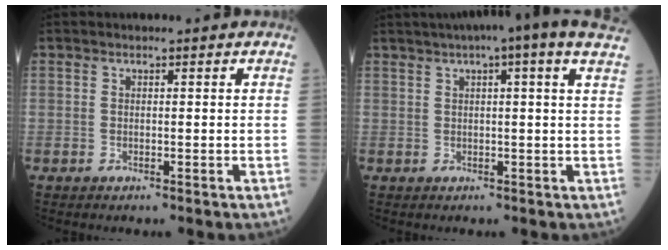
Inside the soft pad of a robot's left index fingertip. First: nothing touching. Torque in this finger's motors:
{"motor_torque": [1.04, -1.10, 0.82, 0.20]}